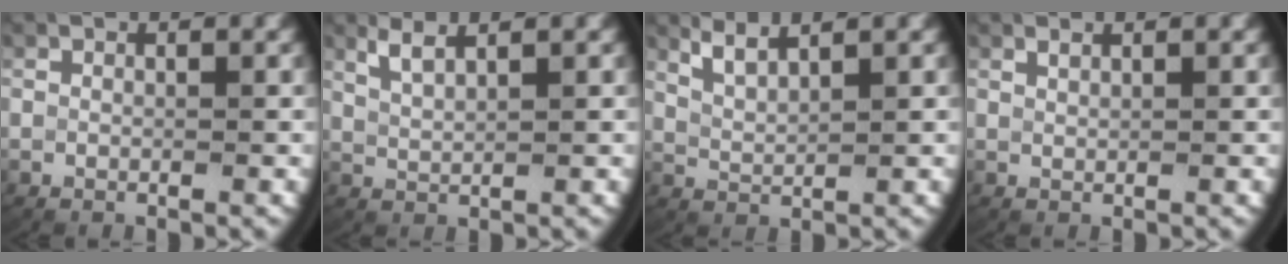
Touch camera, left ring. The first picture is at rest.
{"total": 2.4, "force": [1.8, 0.5, 1.4], "torque": [-0.041, -0.003, 0.042]}
{"total": 2.8, "force": [2.1, 1.0, 1.7], "torque": [-0.047, -0.005, 0.043]}
{"total": 0.8, "force": [0.7, -0.3, 0.2], "torque": [-0.007, 0.000, 0.019]}